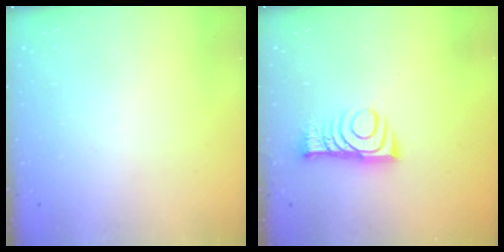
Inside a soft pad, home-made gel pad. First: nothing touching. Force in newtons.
{"total": 9.3, "press": 9.3, "slide": 0.2}